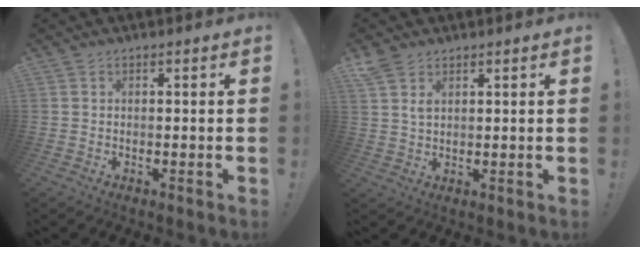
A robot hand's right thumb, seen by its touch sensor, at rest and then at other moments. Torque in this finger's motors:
{"motor_torque": [0.47, 0.81, 0.28, 0.01, 0.00]}